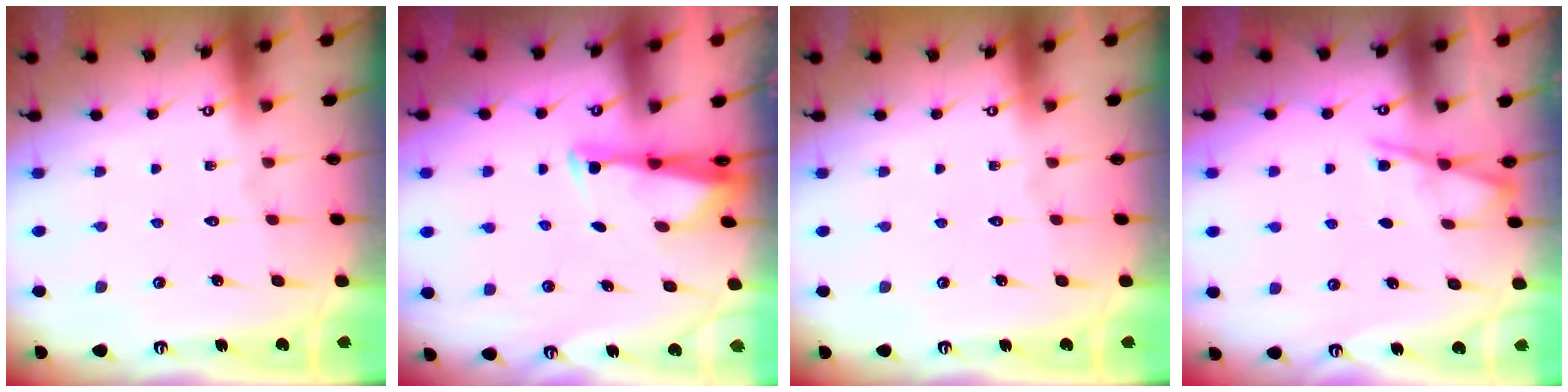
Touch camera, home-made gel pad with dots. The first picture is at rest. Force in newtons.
{"total": 2.9, "press": 2.8, "slide": 0.8}
{"total": 0.0}
{"total": 3.8, "press": 3.7, "slide": 0.7}